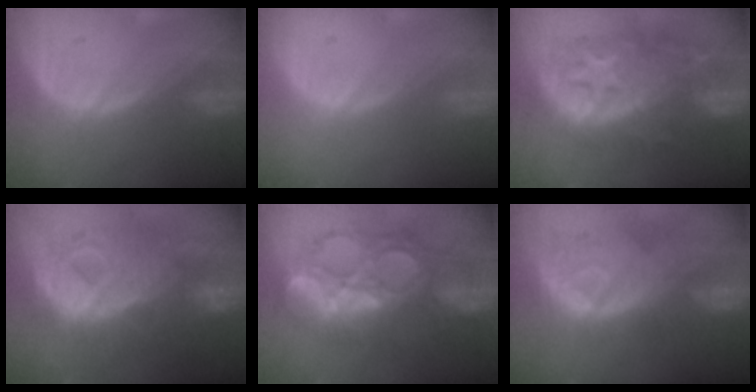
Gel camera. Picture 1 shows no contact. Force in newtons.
{"total": 0.0}
{"total": 12.6, "press": 12.6, "slide": 1.0}
{"total": 12.4, "press": 12.4, "slide": 1.3}
{"total": 11.3, "press": 11.3, "slide": 1.2}
{"total": 10.7, "press": 9.5, "slide": 4.9}